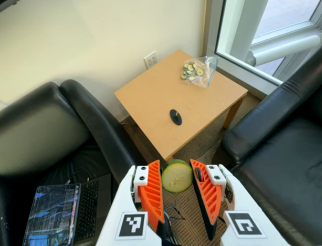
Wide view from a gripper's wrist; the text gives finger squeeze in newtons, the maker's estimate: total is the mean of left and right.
{"total": 8.4, "left": 8.3, "right": 8.6}